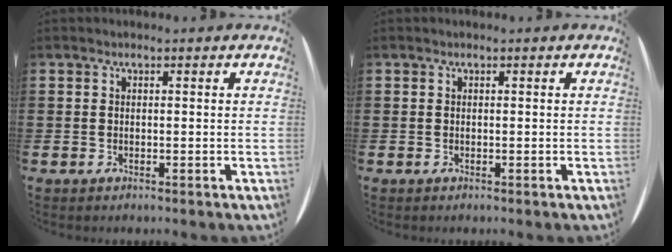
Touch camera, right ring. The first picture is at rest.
{"total": 0.0}